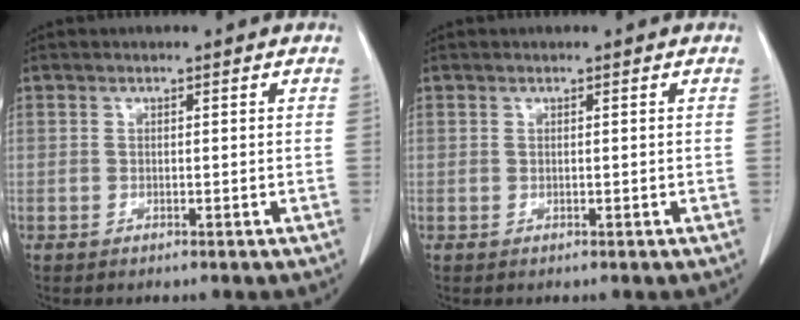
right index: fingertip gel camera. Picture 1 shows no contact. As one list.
[{"total": 0.0}]